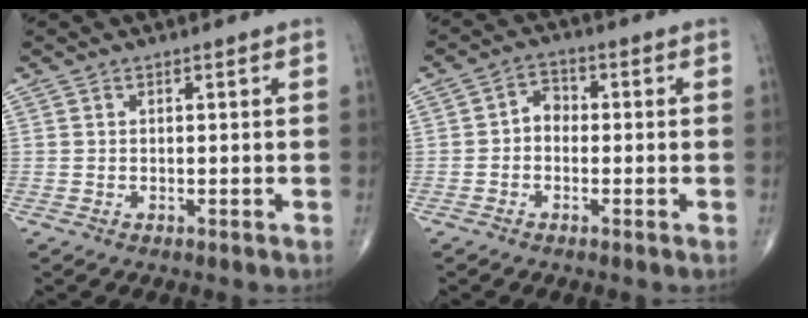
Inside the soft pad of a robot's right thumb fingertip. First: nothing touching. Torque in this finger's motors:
{"motor_torque": [0.11, 0.12, 0.27, -0.26, -0.02]}